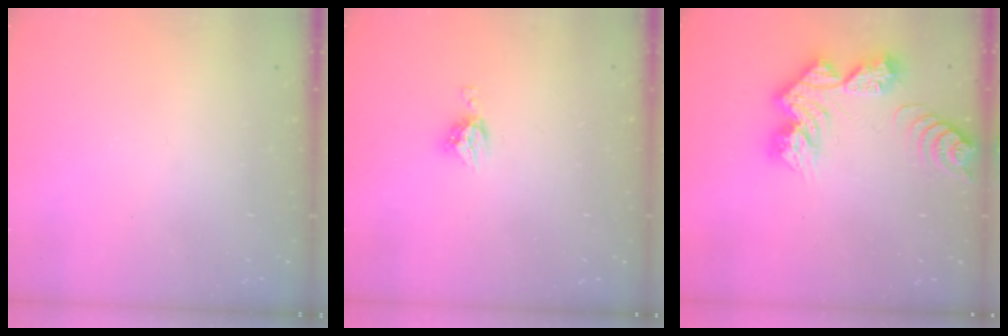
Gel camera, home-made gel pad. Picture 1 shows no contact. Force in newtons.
{"total": 5.0, "press": 4.9, "slide": 0.3}
{"total": 13.0, "press": 13.0, "slide": 1.1}